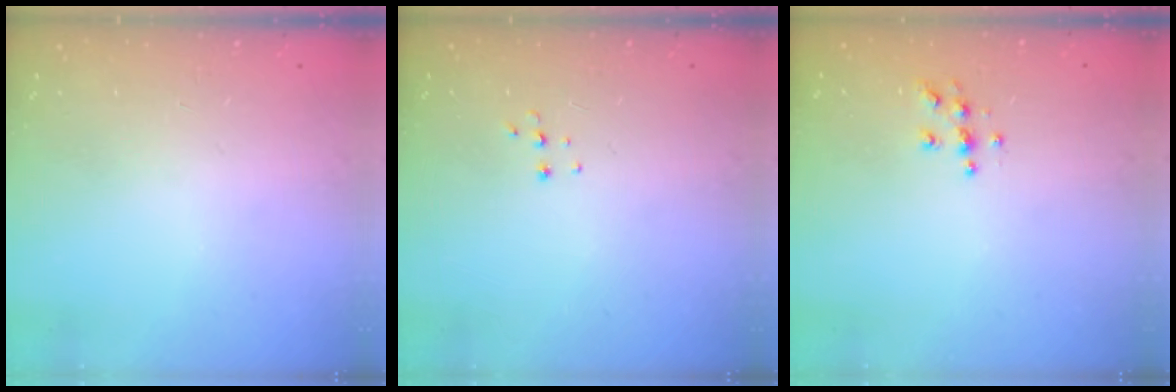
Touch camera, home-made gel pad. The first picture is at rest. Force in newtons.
{"total": 3.8, "press": 3.8, "slide": 0.3}
{"total": 5.4, "press": 5.4, "slide": 0.1}